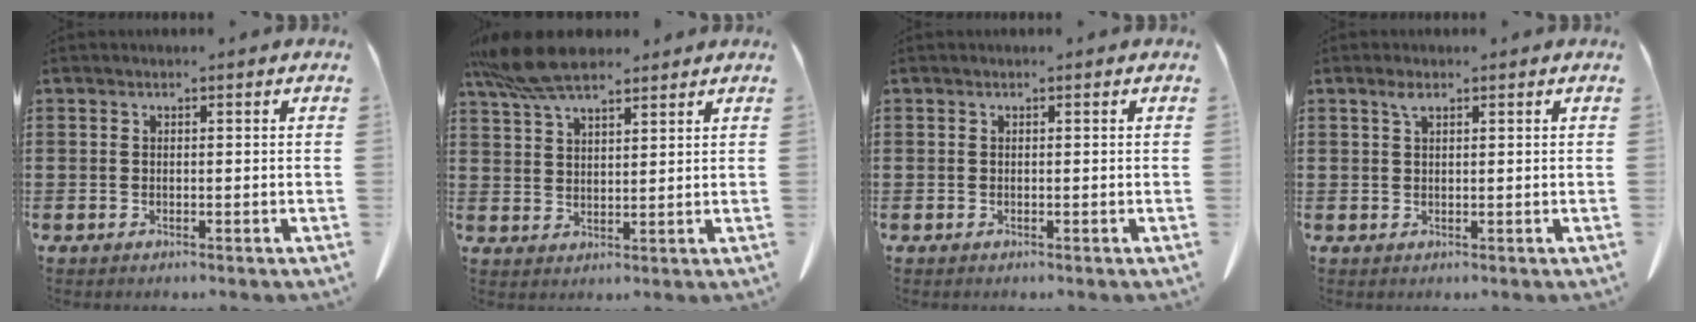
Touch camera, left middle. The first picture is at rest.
{"total": 8.1, "force": [6.5, 2.3, 4.2], "torque": [-0.102, -0.009, 0.125]}
{"total": 0.0}
{"total": 1.7, "force": [0.9, 0.5, 1.3], "torque": [-0.031, 0.000, 0.018]}